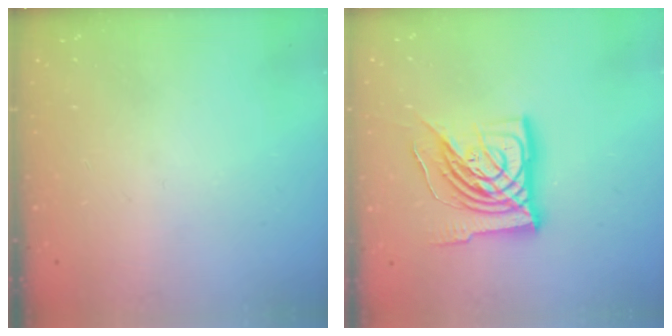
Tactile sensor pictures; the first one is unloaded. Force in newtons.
{"total": 17.6, "press": 17.5, "slide": 1.9}